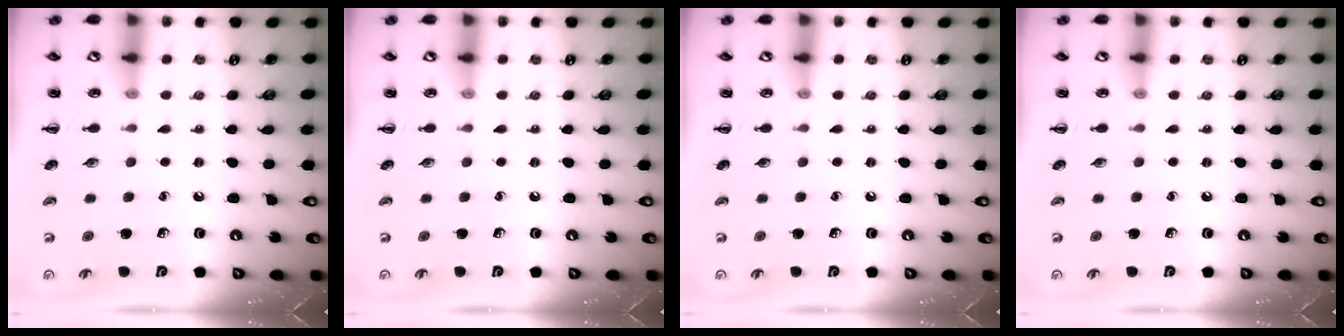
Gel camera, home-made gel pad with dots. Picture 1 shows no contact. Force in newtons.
{"total": 0.0}
{"total": 0.0}
{"total": 0.0}